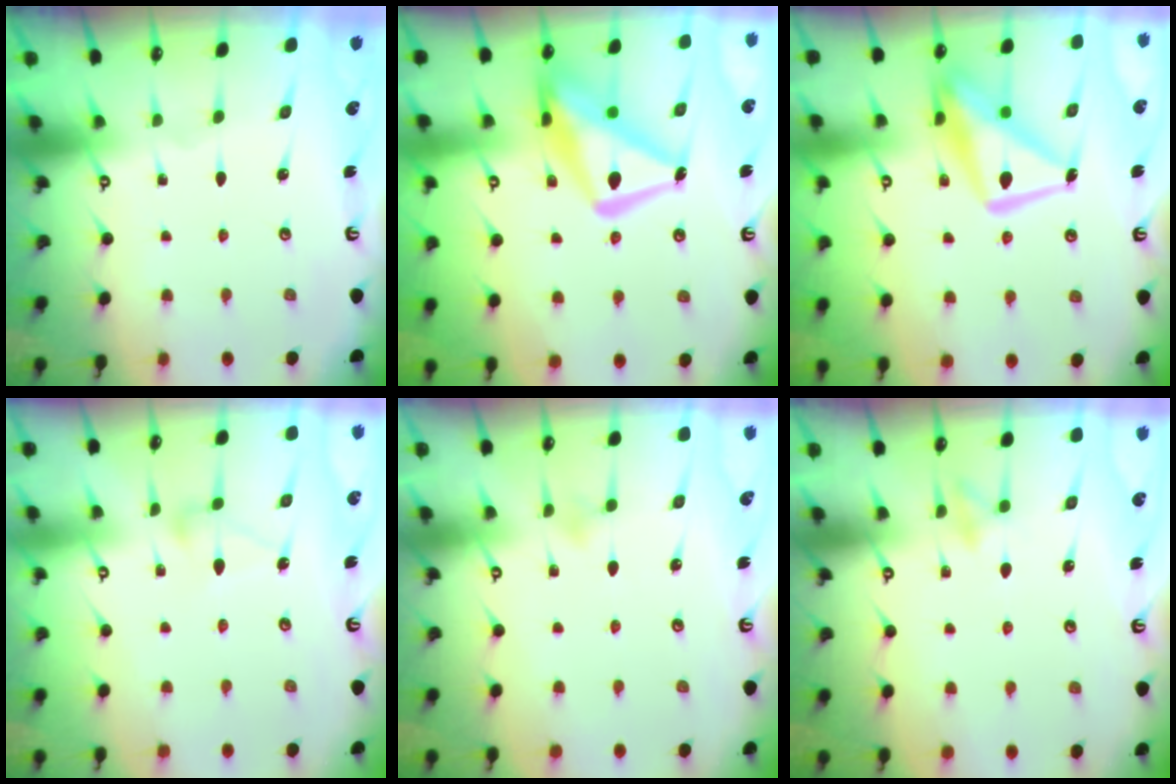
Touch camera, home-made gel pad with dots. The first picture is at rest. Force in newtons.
{"total": 17.3, "press": 17.2, "slide": 1.9}
{"total": 15.0, "press": 14.9, "slide": 1.5}
{"total": 6.2, "press": 6.2, "slide": 0.3}
{"total": 3.7, "press": 3.7, "slide": 0.4}
{"total": 10.1, "press": 10.0, "slide": 1.4}